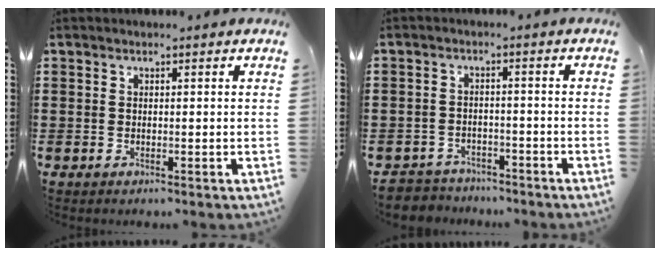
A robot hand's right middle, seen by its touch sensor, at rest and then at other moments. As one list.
[{"total": 3.4, "force": [-3.3, 0.8, -0.4], "torque": [-0.008, -0.002, -0.076]}]